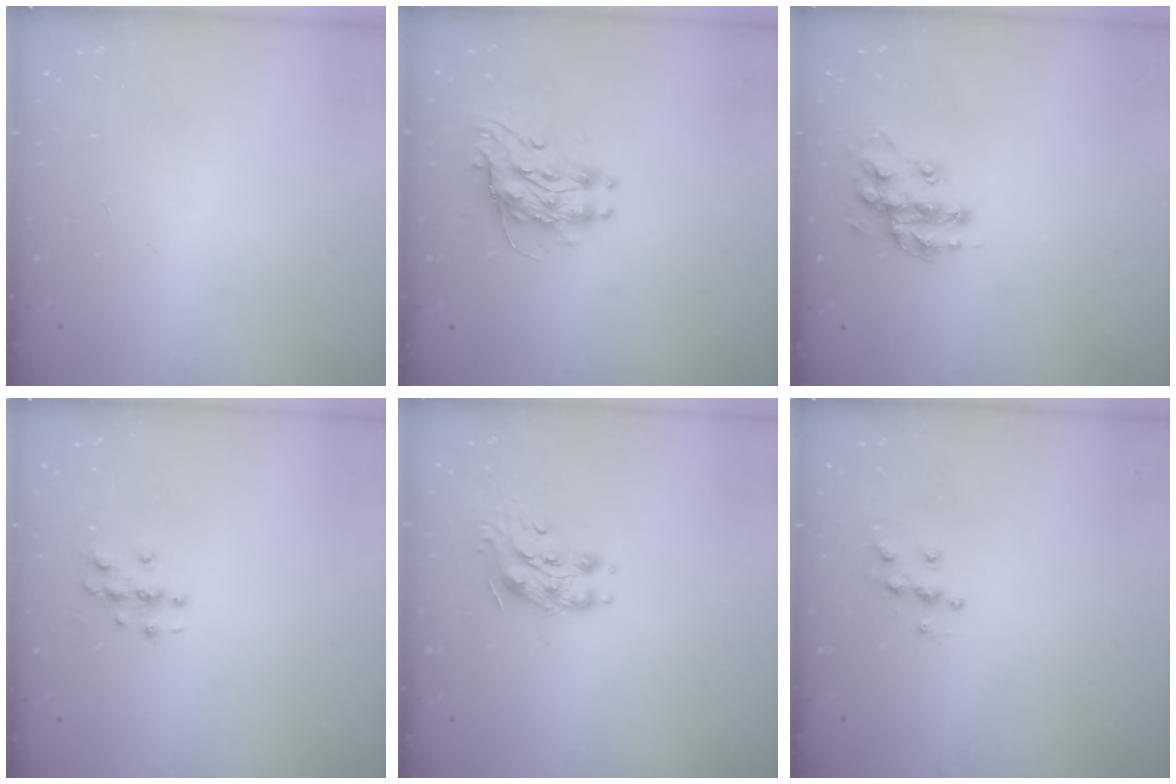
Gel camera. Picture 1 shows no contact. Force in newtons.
{"total": 9.2, "press": 9.2, "slide": 0.1}
{"total": 13.8, "press": 13.7, "slide": 0.8}
{"total": 2.8, "press": 2.8, "slide": 0.3}
{"total": 9.3, "press": 9.3, "slide": 0.2}
{"total": 6.4, "press": 6.4, "slide": 0.6}